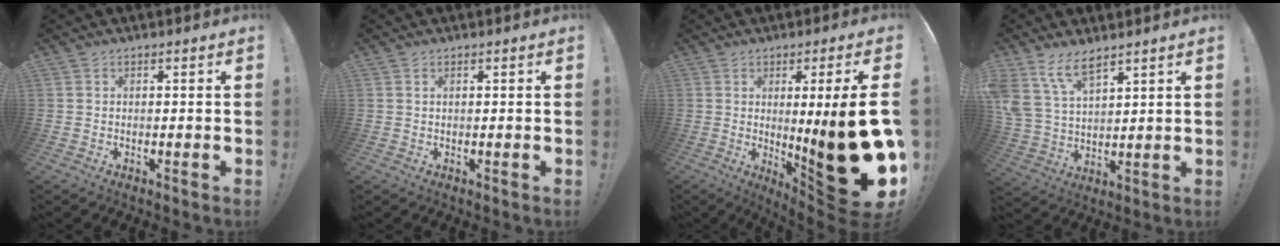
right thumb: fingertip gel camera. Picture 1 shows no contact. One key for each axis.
{"total": 0.5, "fx": 0.2, "fy": 0.2, "fz": 0.4, "tx": -0.001, "ty": -0.002, "tz": 0.003}
{"total": 24.4, "fx": -1.1, "fy": 2.8, "fz": 24.2, "tx": -0.332, "ty": -0.039, "tz": -0.001}
{"total": 10.6, "fx": 7.6, "fy": 4.7, "fz": 5.7, "tx": -0.121, "ty": -0.039, "tz": 0.148}